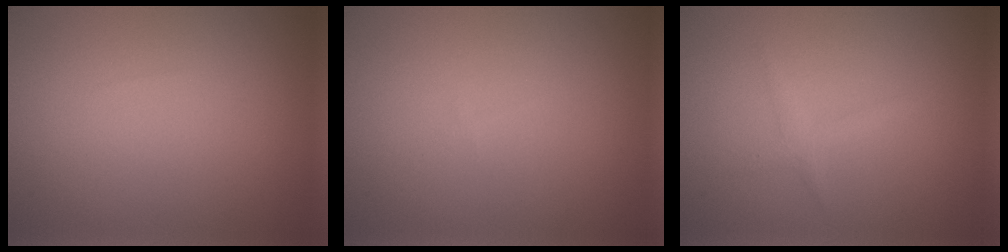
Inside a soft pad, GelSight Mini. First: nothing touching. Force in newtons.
{"total": 0.0}
{"total": 1.2, "press": 1.2, "slide": 0.1}